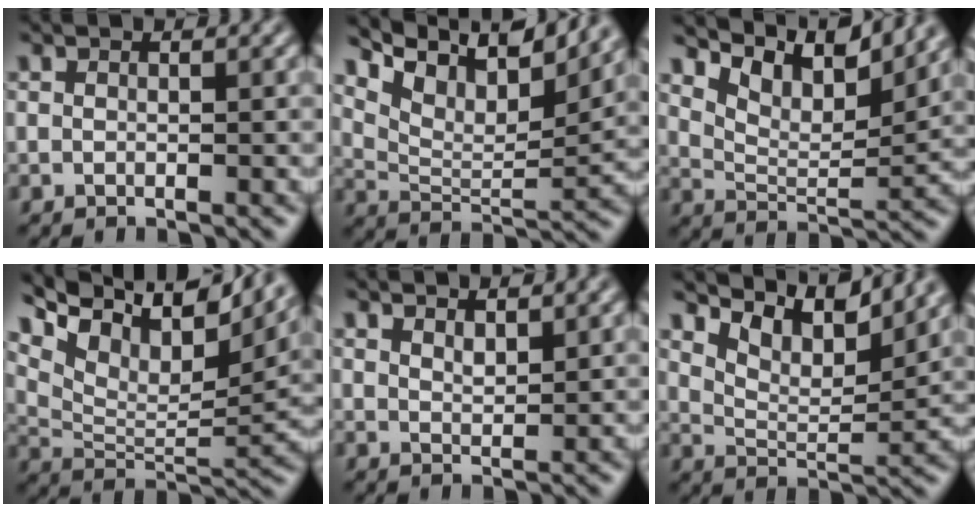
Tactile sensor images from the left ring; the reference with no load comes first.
{"total": 9.6, "force": [6.5, 3.6, 6.0], "torque": [-0.103, 0.019, 0.120]}
{"total": 7.8, "force": [5.7, 2.7, 4.7], "torque": [-0.084, 0.012, 0.103]}
{"total": 12.9, "force": [7.8, 5.8, 8.4], "torque": [-0.157, 0.049, 0.138]}
{"total": 1.7, "force": [1.5, 0.3, 0.7], "torque": [-0.008, 0.006, 0.028]}
{"total": 7.0, "force": [5.3, 2.2, 4.1], "torque": [-0.078, 0.012, 0.092]}